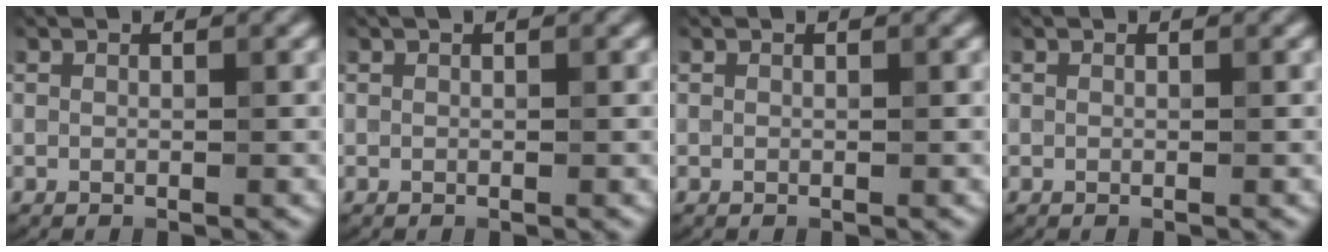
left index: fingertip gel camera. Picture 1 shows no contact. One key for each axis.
{"total": 0.0}
{"total": 0.0}
{"total": 0.0}